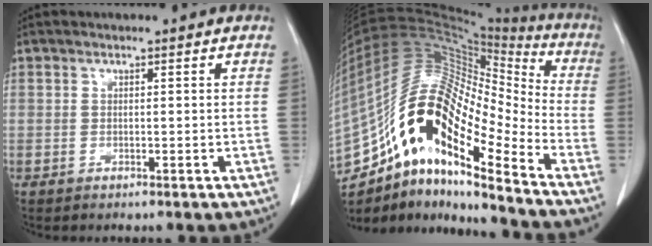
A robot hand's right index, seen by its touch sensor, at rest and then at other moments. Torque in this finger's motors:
{"motor_torque": [1.65, -0.49, 1.05, 0.21]}